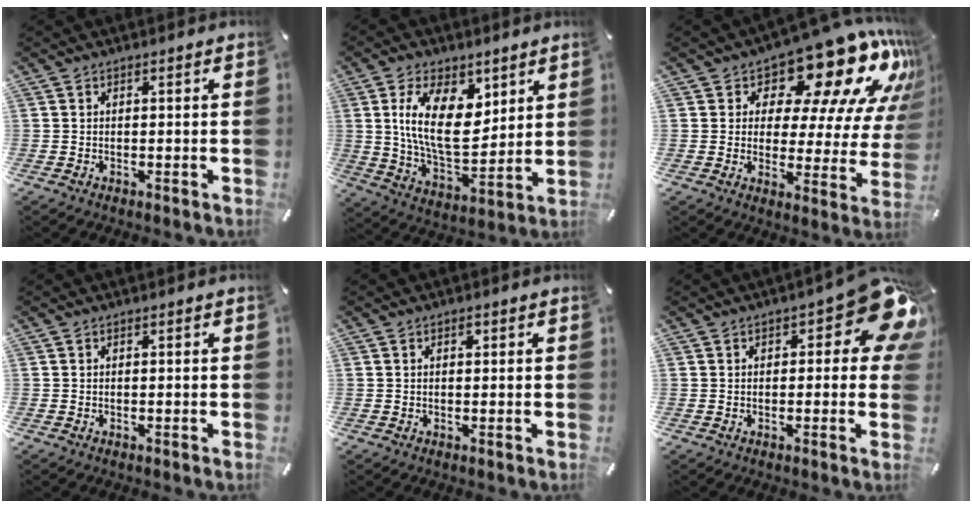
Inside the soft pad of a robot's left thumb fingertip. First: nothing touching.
{"total": 16.0, "force": [5.5, 9.3, 11.8], "torque": [-0.236, -0.016, 0.095]}
{"total": 18.8, "force": [13.3, 7.6, 10.9], "torque": [-0.152, -0.110, 0.217]}
{"total": 0.0}
{"total": 0.9, "force": [0.3, 0.6, 0.6], "torque": [-0.013, 0.004, 0.005]}
{"total": 11.5, "force": [4.7, 4.7, 9.4], "torque": [-0.109, -0.036, 0.078]}